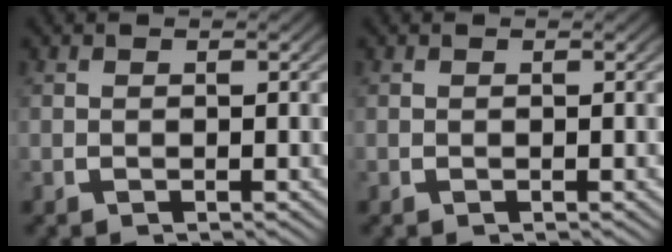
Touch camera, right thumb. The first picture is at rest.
{"total": 0.0}